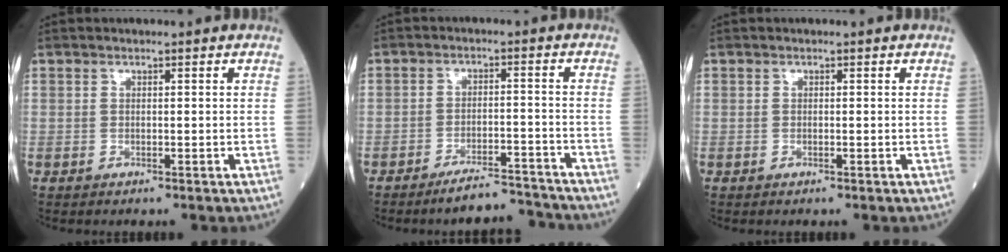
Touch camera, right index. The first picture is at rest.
{"total": 6.4, "force": [-6.1, 1.2, 1.6], "torque": [-0.025, 0.008, -0.100]}
{"total": 0.0}